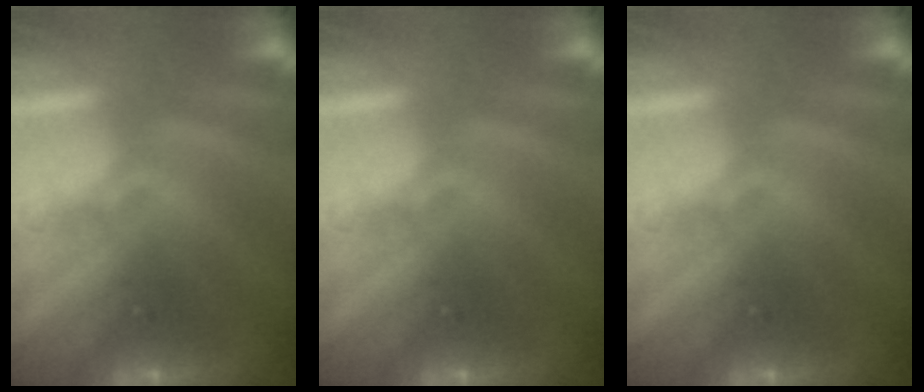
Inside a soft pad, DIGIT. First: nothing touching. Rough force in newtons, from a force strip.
{"total": 0.0}
{"total": 0.0}